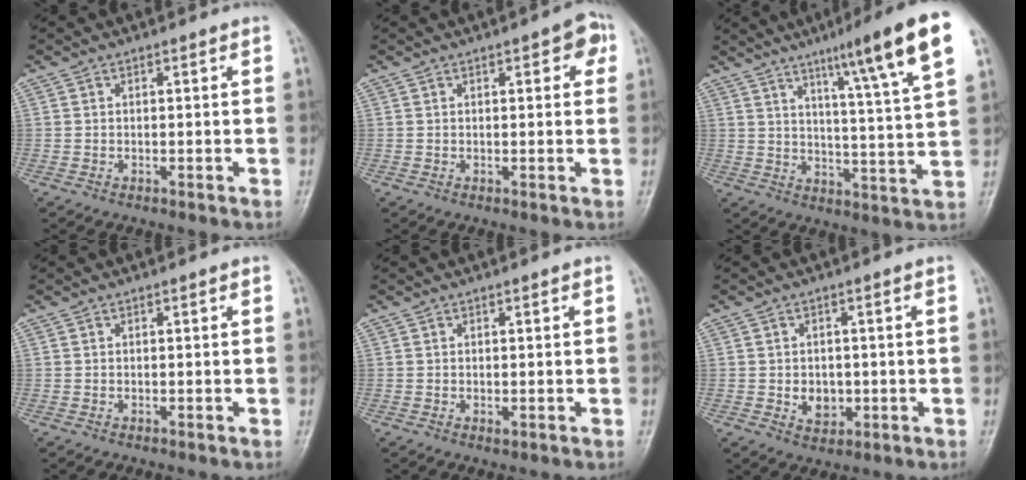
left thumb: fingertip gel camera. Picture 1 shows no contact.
{"total": 4.4, "force": [1.7, 1.8, 3.6], "torque": [-0.025, 0.002, 0.011]}
{"total": 16.9, "force": [9.2, 1.1, 14.1], "torque": [-0.196, -0.036, 0.132]}
{"total": 0.0}
{"total": 1.2, "force": [-0.1, 0.6, 1.0], "torque": [-0.012, 0.002, 0.001]}
{"total": 4.4, "force": [-0.6, 3.5, 2.6], "torque": [-0.021, 0.001, -0.002]}